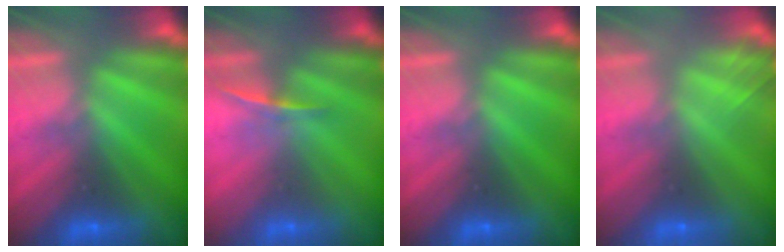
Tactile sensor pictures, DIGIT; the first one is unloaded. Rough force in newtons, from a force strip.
{"total": 1.1}
{"total": 0.0}
{"total": 2.0}